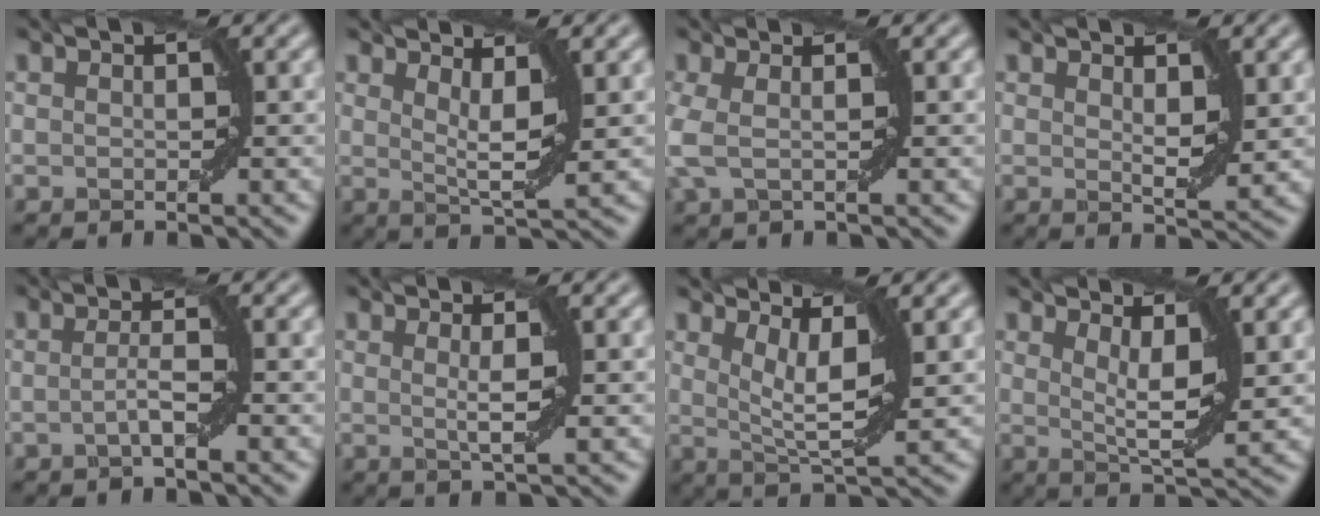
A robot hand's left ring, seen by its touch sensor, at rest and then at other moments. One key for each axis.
{"total": 3.2, "fx": 1.7, "fy": 0.6, "fz": 2.7, "tx": -0.046, "ty": -0.008, "tz": 0.029}
{"total": 2.3, "fx": 0.1, "fy": 0.6, "fz": 2.2, "tx": -0.055, "ty": 0.006, "tz": -0.004}
{"total": 2.3, "fx": 1.2, "fy": 0.6, "fz": 1.8, "tx": -0.028, "ty": -0.009, "tz": 0.023}
{"total": 1.9, "fx": -0.5, "fy": 0.0, "fz": 1.8, "tx": -0.036, "ty": 0.004, "tz": -0.013}
{"total": 2.2, "fx": 0.4, "fy": 0.3, "fz": 2.1, "tx": -0.037, "ty": -0.004, "tz": 0.005}
{"total": 4.7, "fx": 2.0, "fy": 1.1, "fz": 4.1, "tx": -0.066, "ty": -0.006, "tz": 0.037}
{"total": 4.2, "fx": 2.0, "fy": 0.9, "fz": 3.6, "tx": -0.059, "ty": -0.007, "tz": 0.035}